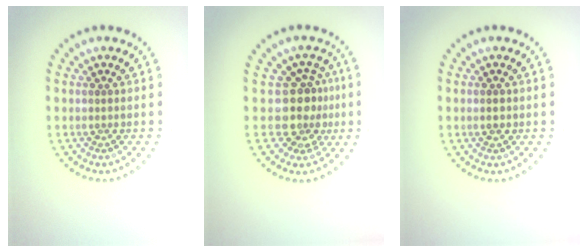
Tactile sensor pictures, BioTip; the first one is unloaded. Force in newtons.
{"total": 3.6, "press": 2.8, "slide": 2.3}
{"total": 1.5, "press": 1.5, "slide": 0.1}